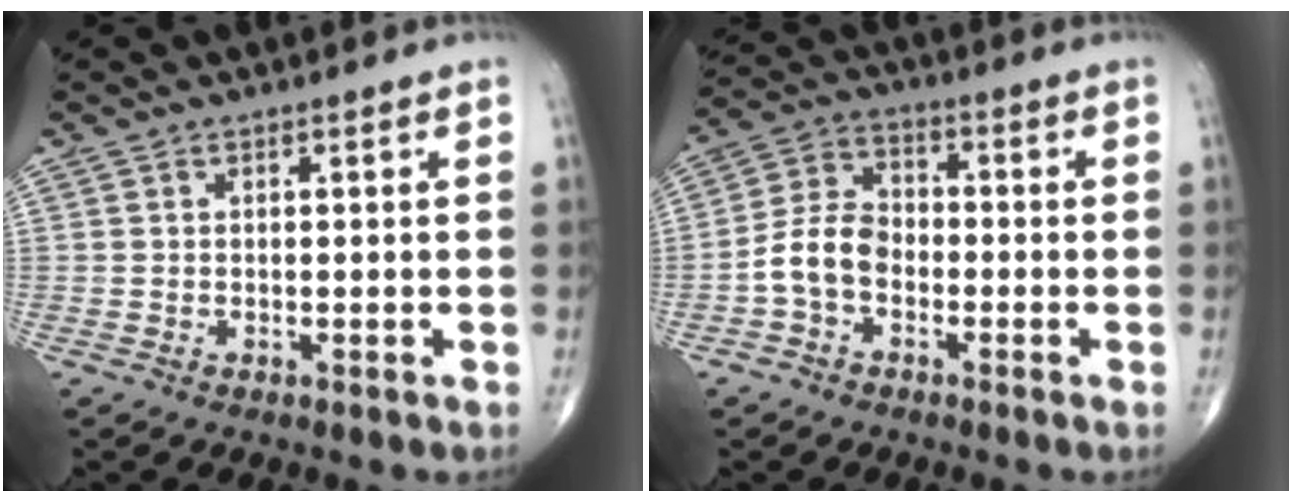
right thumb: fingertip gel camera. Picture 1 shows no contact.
{"total": 7.8, "force": [-2.5, 5.4, 5.1], "torque": [-0.090, 0.033, -0.060]}